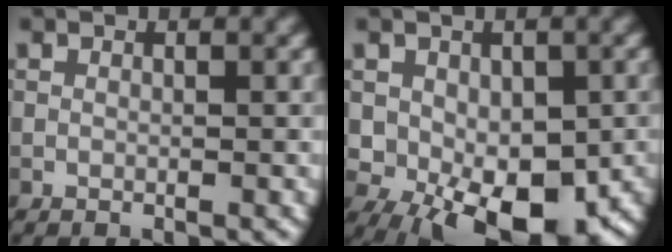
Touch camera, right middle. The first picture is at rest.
{"total": 9.0, "force": [-2.6, 5.5, 6.6], "torque": [-0.093, -0.017, -0.040]}